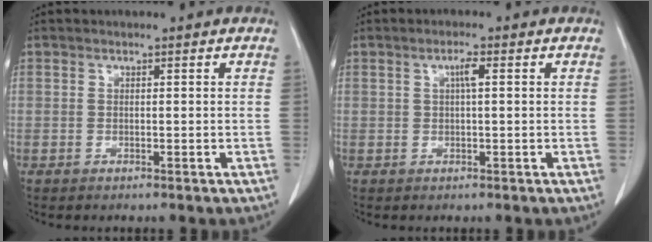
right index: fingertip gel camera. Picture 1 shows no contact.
{"total": 1.9, "force": [0.6, 0.1, 1.8], "torque": [-0.036, 0.002, 0.010]}